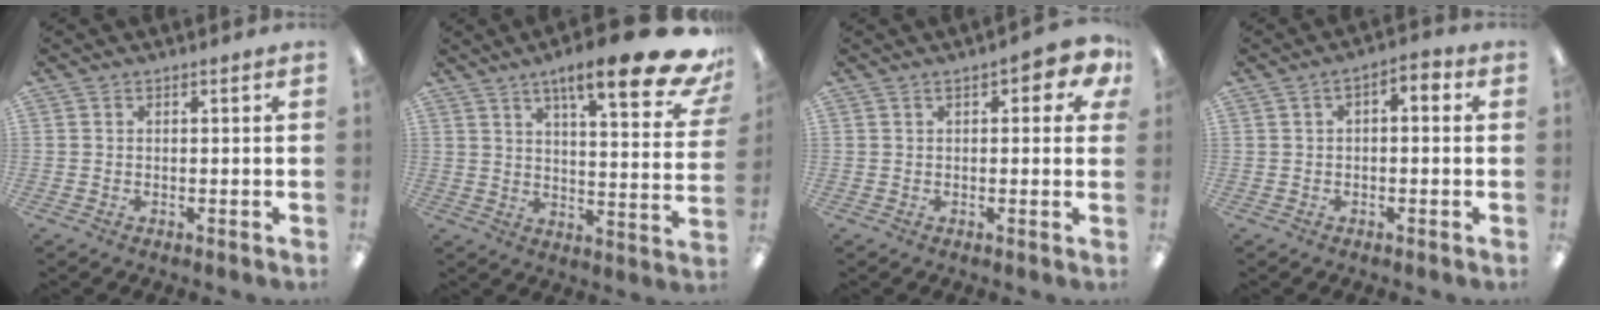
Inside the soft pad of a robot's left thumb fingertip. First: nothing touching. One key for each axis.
{"total": 18.1, "fx": 11.7, "fy": 3.8, "fz": 13.3, "tx": -0.189, "ty": -0.073, "tz": 0.179}
{"total": 5.0, "fx": 1.9, "fy": 2.3, "fz": 4.0, "tx": -0.054, "ty": 0.002, "tz": 0.029}
{"total": 2.9, "fx": -1.0, "fy": 1.7, "fz": 2.1, "tx": -0.036, "ty": 0.014, "tz": -0.021}